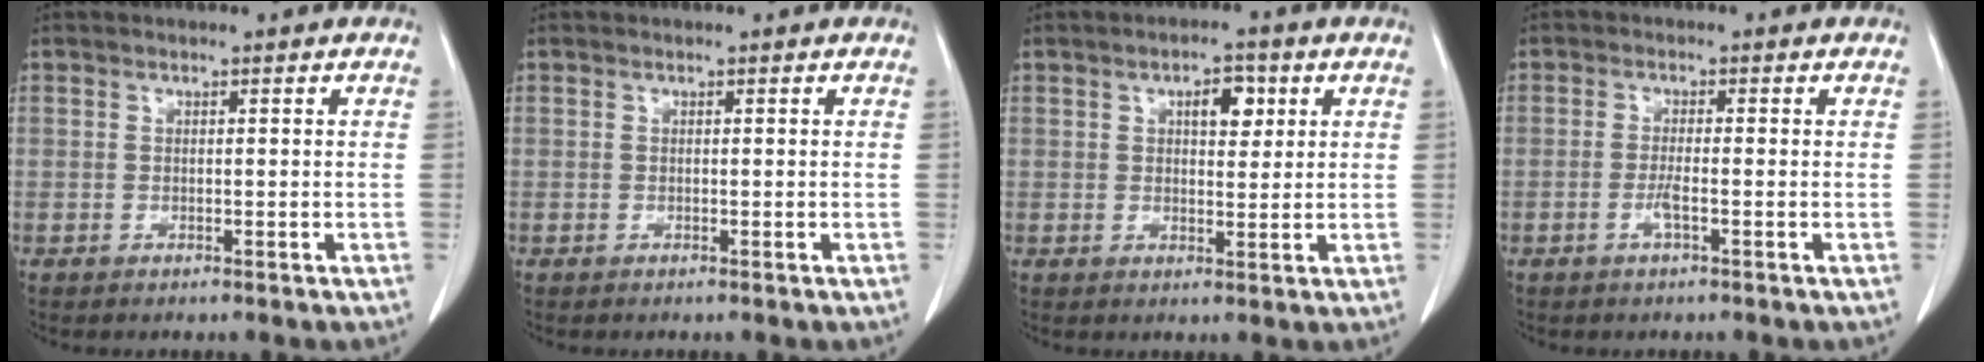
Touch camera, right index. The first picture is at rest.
{"total": 0.0}
{"total": 4.4, "force": [1.7, 2.0, 3.5], "torque": [-0.052, 0.005, 0.025]}
{"total": 1.9, "force": [-0.8, 0.1, 1.8], "torque": [-0.038, -0.001, -0.017]}